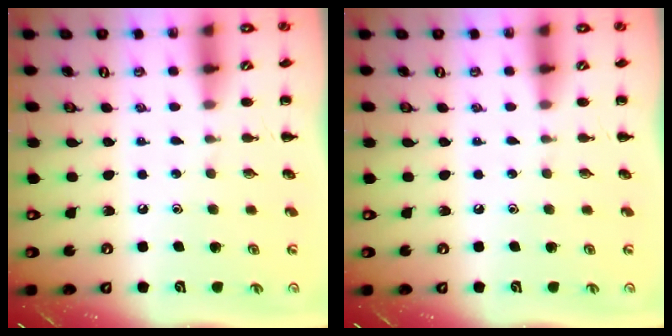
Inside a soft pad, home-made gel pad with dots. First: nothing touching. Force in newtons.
{"total": 0.0}